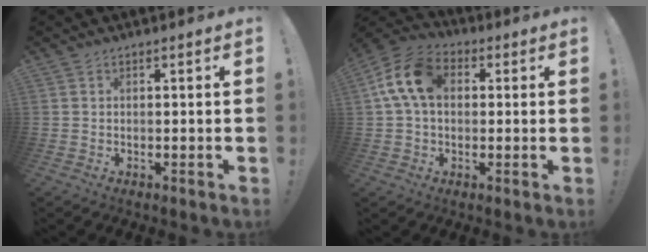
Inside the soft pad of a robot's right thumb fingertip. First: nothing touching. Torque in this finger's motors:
{"motor_torque": [0.30, 0.24, 1.13, -0.03, 0.06]}